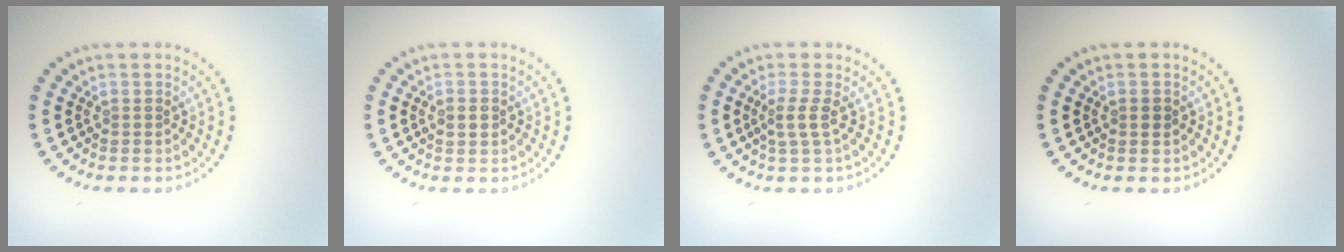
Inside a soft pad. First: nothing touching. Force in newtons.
{"total": 1.1, "press": 1.1, "slide": 0.1}
{"total": 1.9, "press": 1.4, "slide": 1.3}
{"total": 0.8, "press": 0.8, "slide": 0.1}